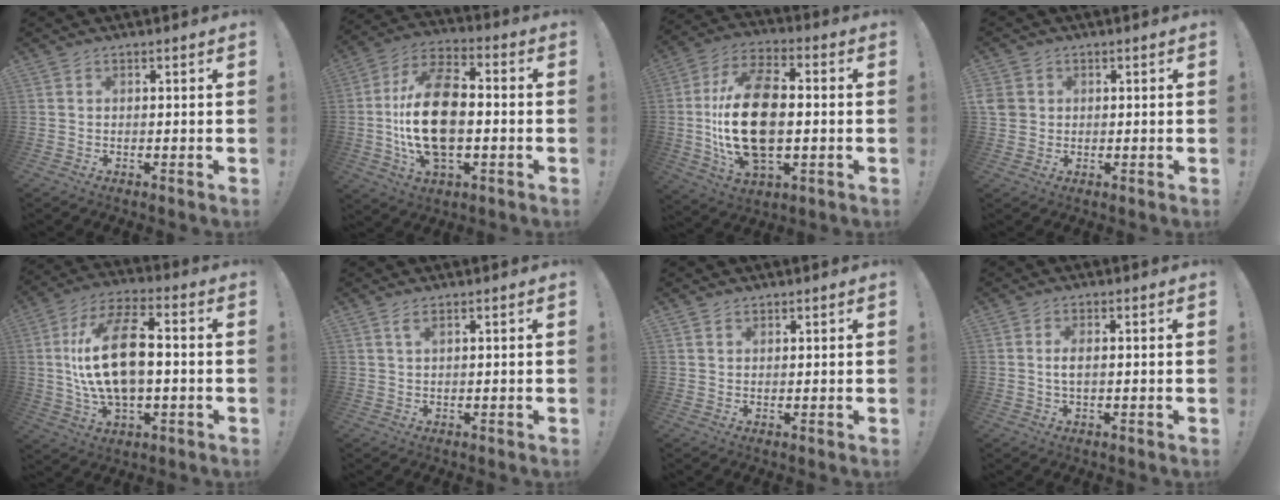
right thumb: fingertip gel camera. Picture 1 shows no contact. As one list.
[{"total": 19.7, "force": [-1.6, 11.3, 16.0], "torque": [-0.304, 0.006, -0.027]}, {"total": 21.1, "force": [-1.0, 12.2, 17.2], "torque": [-0.317, 0.000, -0.015]}, {"total": 3.8, "force": [0.8, 3.5, 1.2], "torque": [-0.035, 0.002, 0.019]}, {"total": 18.5, "force": [0.7, 9.4, 15.9], "torque": [-0.296, 0.012, 0.011]}, {"total": 2.0, "force": [1.0, 0.3, 1.7], "torque": [-0.034, 0.001, 0.018]}, {"total": 1.4, "force": [1.1, 0.8, 0.3], "torque": [-0.004, -0.003, 0.021]}, {"total": 2.6, "force": [0.1, 0.9, 2.5], "torque": [-0.046, 0.002, 0.001]}]